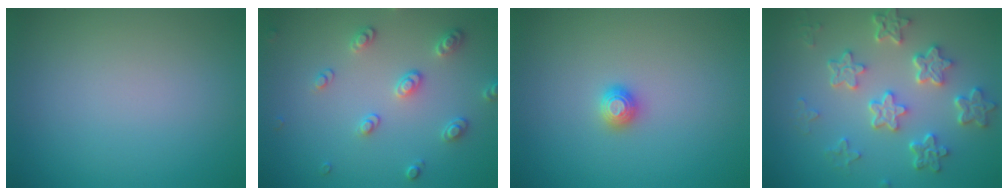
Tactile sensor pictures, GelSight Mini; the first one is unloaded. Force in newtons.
{"total": 2.7, "press": 2.6, "slide": 0.4}
{"total": 0.9, "press": 0.9, "slide": 0.0}
{"total": 5.6, "press": 4.4, "slide": 3.6}